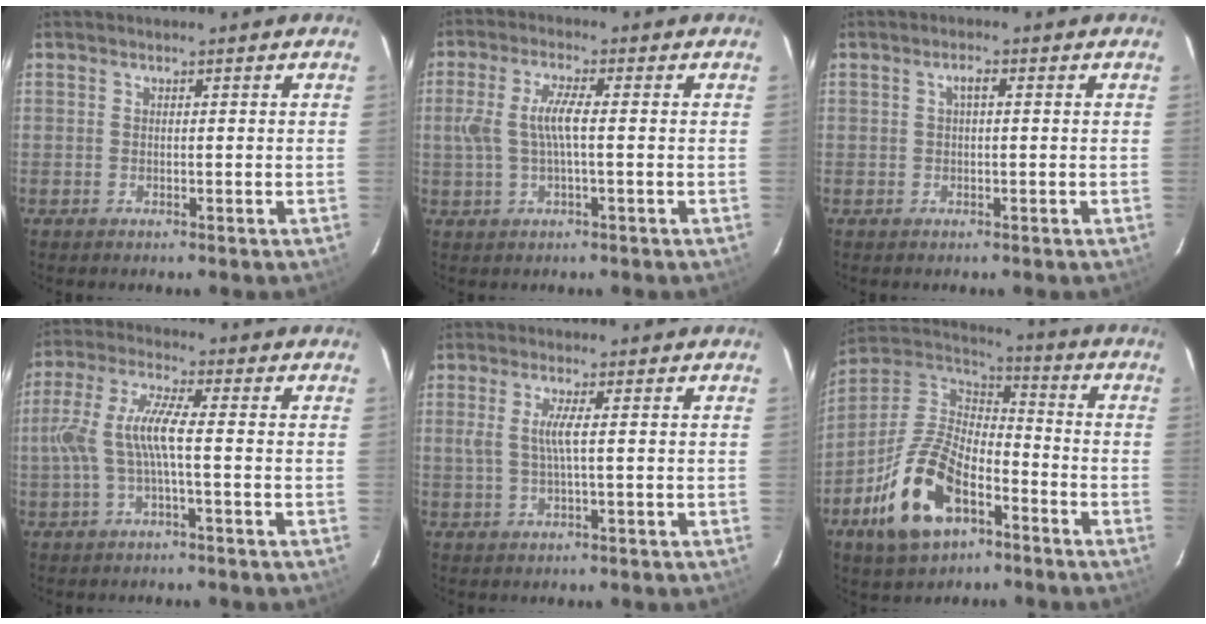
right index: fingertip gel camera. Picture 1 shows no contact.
{"total": 6.1, "force": [-0.1, 1.4, 5.9], "torque": [-0.122, 0.006, 0.002]}
{"total": 1.4, "force": [0.2, 0.4, 1.4], "torque": [-0.026, 0.007, 0.002]}
{"total": 8.1, "force": [-1.4, 1.1, 7.9], "torque": [-0.175, 0.007, -0.021]}
{"total": 3.4, "force": [0.3, -0.2, 3.3], "torque": [-0.065, 0.004, 0.009]}
{"total": 18.0, "force": [-8.7, 9.4, 12.6], "torque": [-0.272, 0.001, -0.156]}